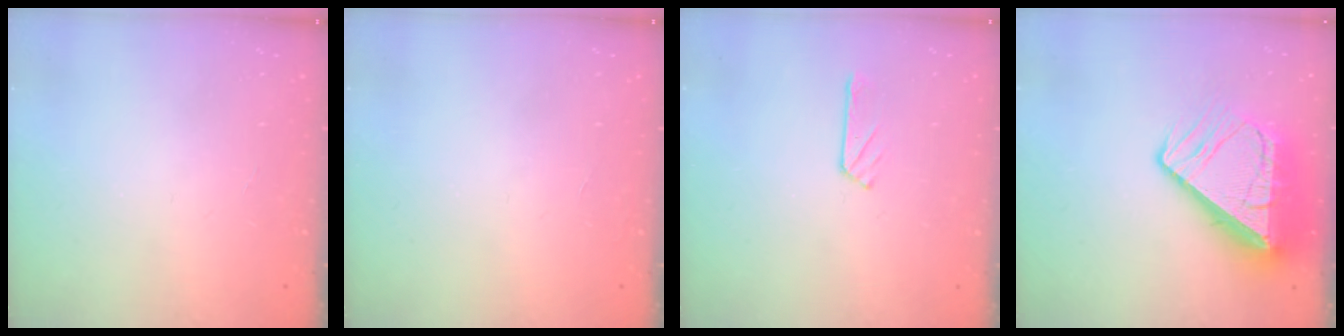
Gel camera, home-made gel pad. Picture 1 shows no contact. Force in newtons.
{"total": 0.0}
{"total": 2.4, "press": 2.3, "slide": 0.3}
{"total": 16.5, "press": 16.4, "slide": 2.2}